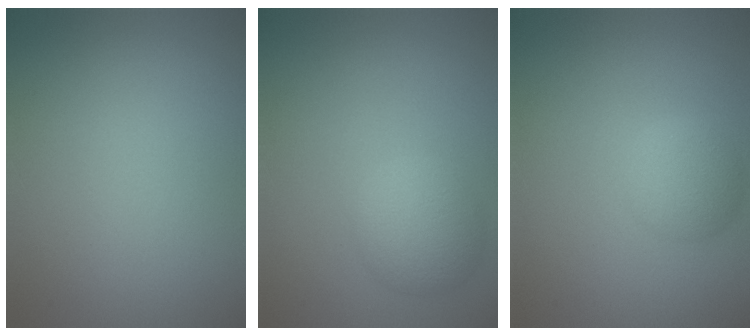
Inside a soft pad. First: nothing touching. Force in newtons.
{"total": 3.5, "press": 3.5, "slide": 0.1}
{"total": 2.7, "press": 2.6, "slide": 0.2}